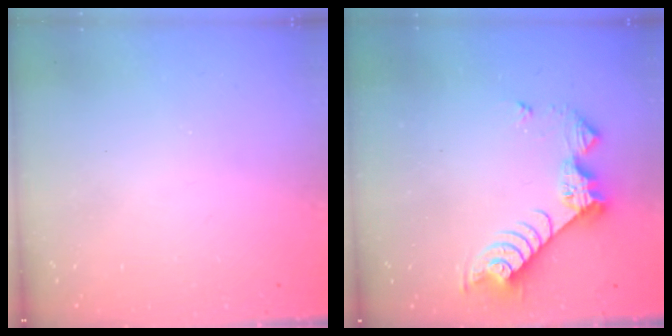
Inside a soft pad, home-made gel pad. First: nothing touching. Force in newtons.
{"total": 10.0, "press": 9.9, "slide": 0.5}